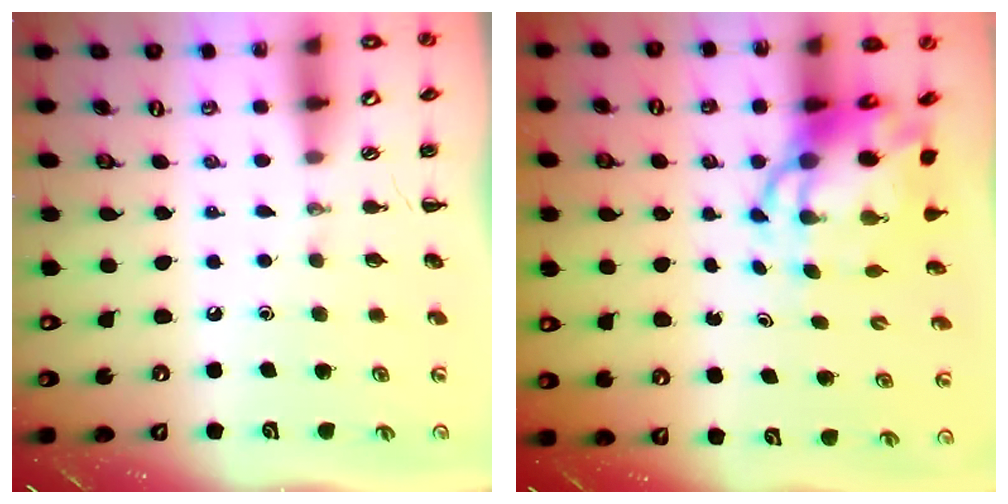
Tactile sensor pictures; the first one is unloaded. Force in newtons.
{"total": 9.3, "press": 8.9, "slide": 2.7}